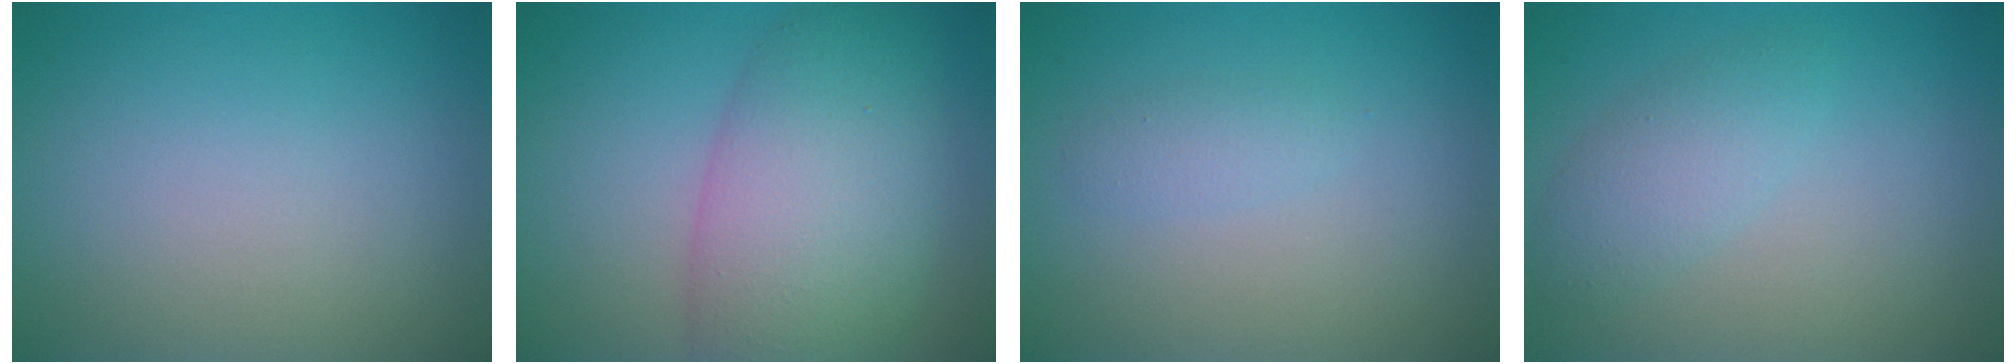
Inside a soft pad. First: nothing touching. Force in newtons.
{"total": 8.5, "press": 8.5, "slide": 0.5}
{"total": 1.1, "press": 1.0, "slide": 0.1}
{"total": 2.5, "press": 2.5, "slide": 0.1}